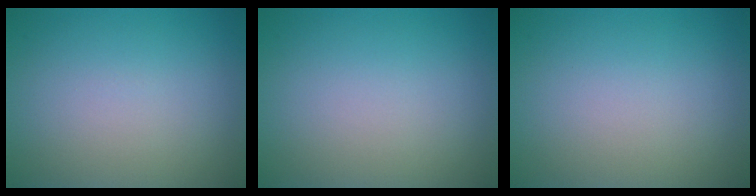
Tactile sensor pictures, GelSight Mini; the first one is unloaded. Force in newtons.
{"total": 0.0}
{"total": 0.0}